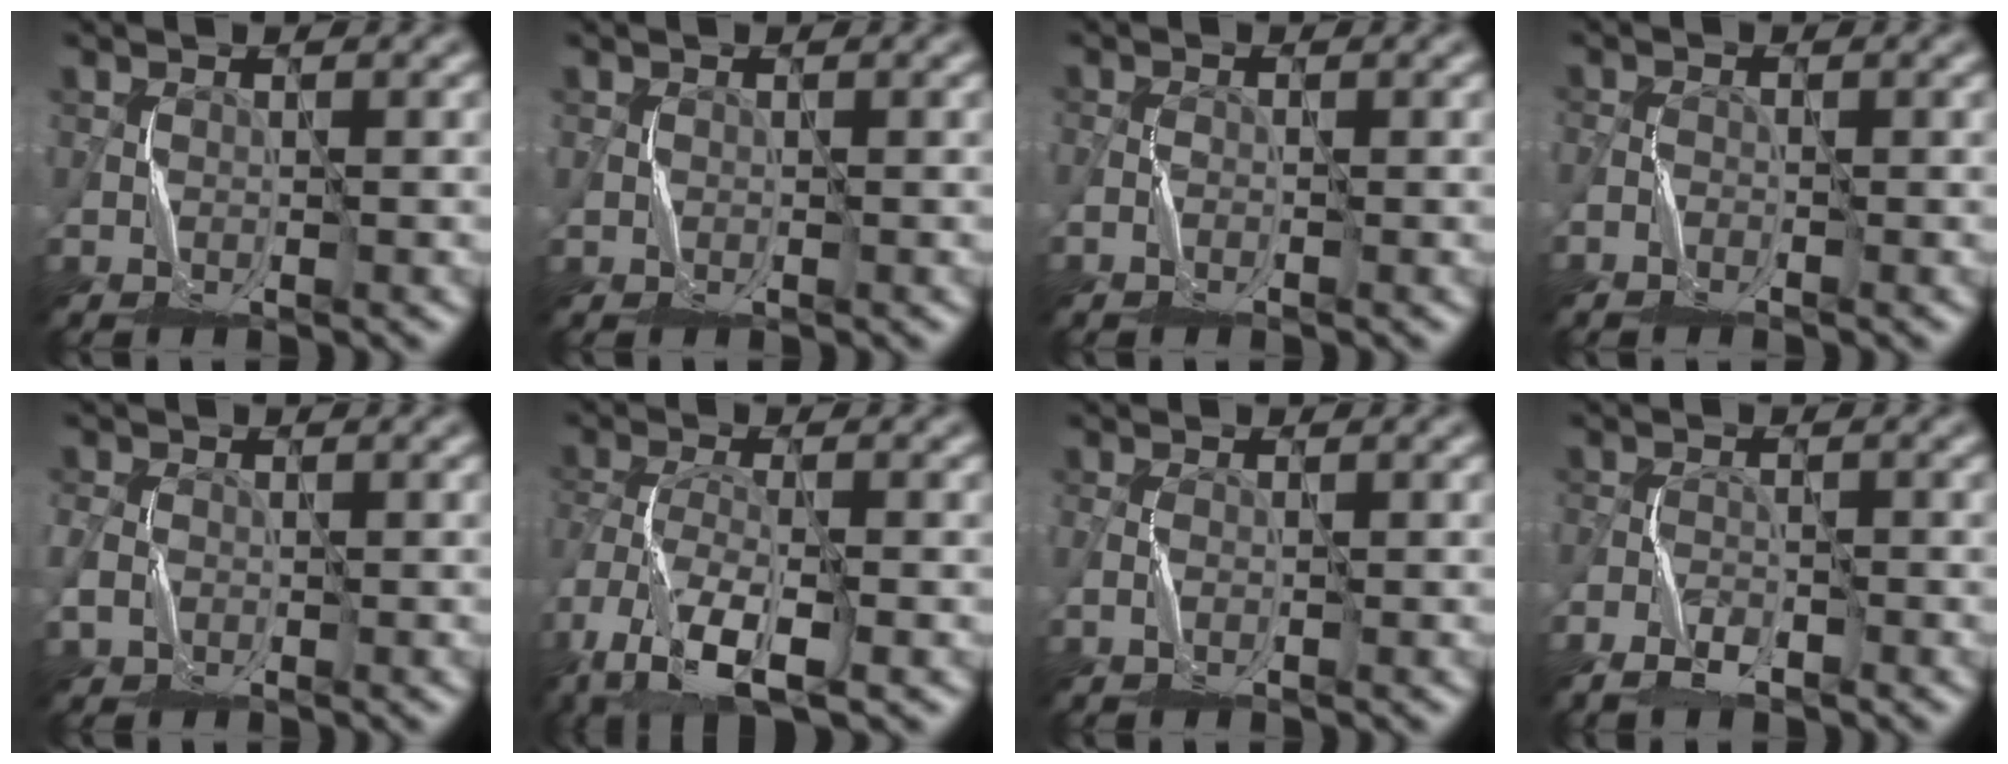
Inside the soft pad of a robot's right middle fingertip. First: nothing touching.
{"total": 0.5, "force": [-0.1, 0.5, 0.0], "torque": [0.002, -0.002, -0.003]}
{"total": 1.1, "force": [-0.7, 0.5, 0.8], "torque": [-0.018, 0.003, -0.016]}
{"total": 1.2, "force": [-0.9, 0.5, 0.7], "torque": [-0.015, 0.003, -0.020]}
{"total": 2.5, "force": [-0.7, 2.0, 1.3], "torque": [-0.033, -0.002, -0.018]}
{"total": 9.1, "force": [-4.8, 3.5, 6.8], "torque": [-0.149, -0.013, -0.097]}
{"total": 1.5, "force": [-0.6, 0.6, 1.3], "torque": [-0.031, 0.003, -0.015]}
{"total": 3.1, "force": [-2.2, 1.4, 1.7], "torque": [-0.034, -0.001, -0.048]}